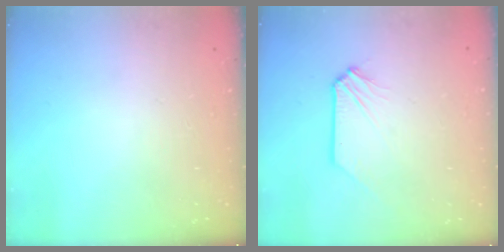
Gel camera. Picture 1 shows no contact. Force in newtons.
{"total": 0.0}